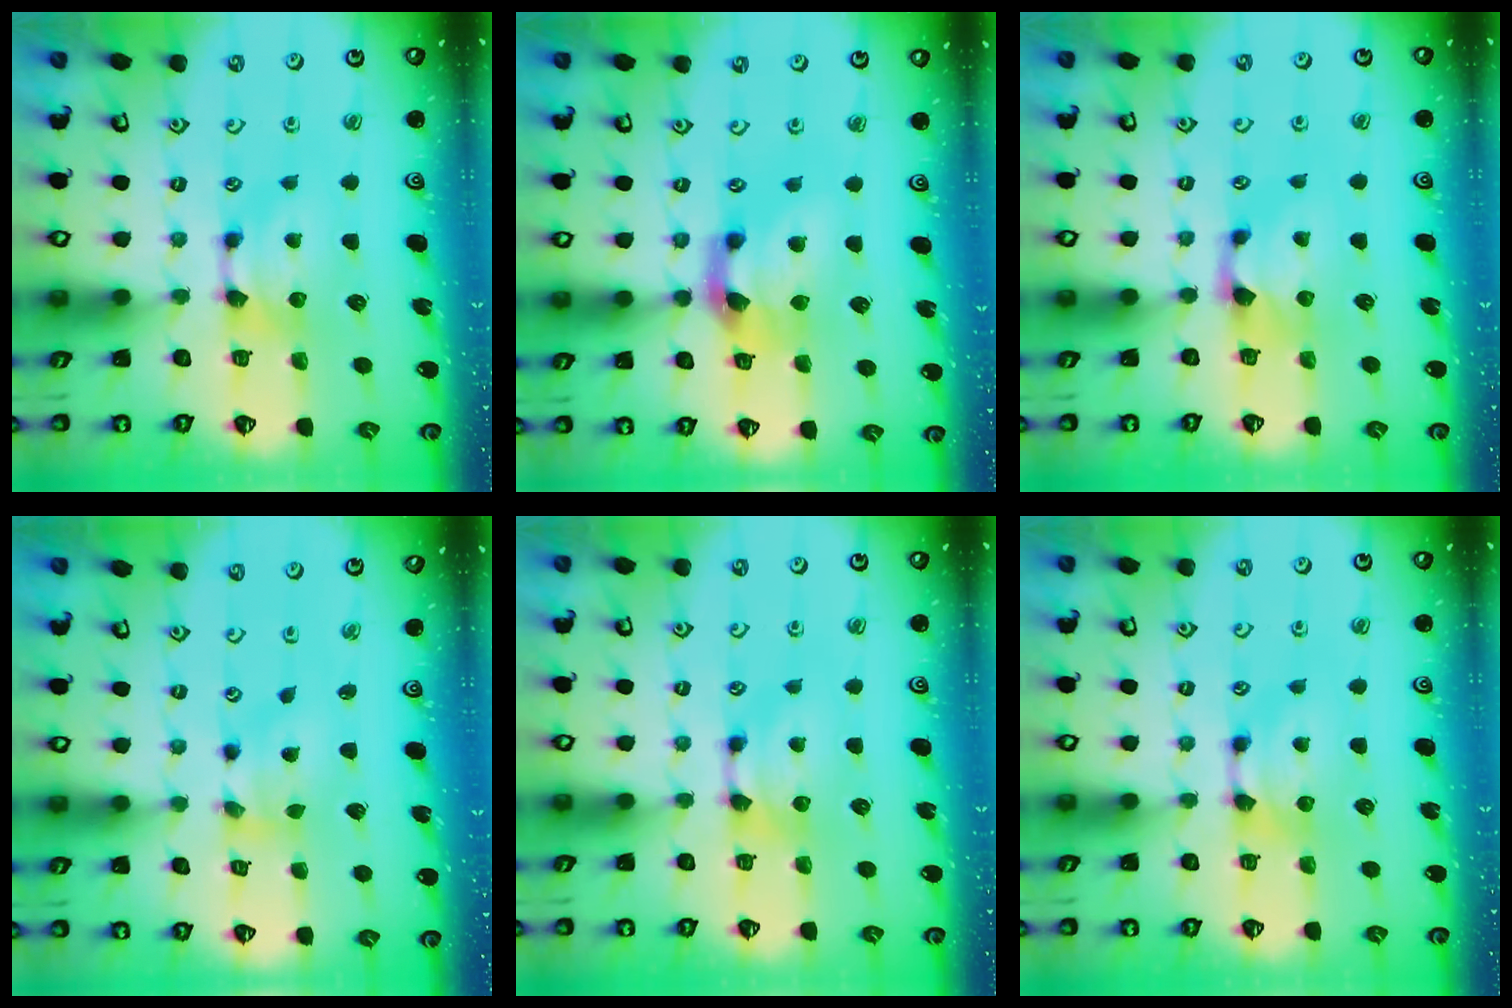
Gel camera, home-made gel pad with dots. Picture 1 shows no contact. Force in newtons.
{"total": 4.0, "press": 3.4, "slide": 2.0}
{"total": 0.8, "press": 0.1, "slide": 0.8}
{"total": 2.5, "press": 2.1, "slide": 1.5}
{"total": 0.0}
{"total": 0.0}